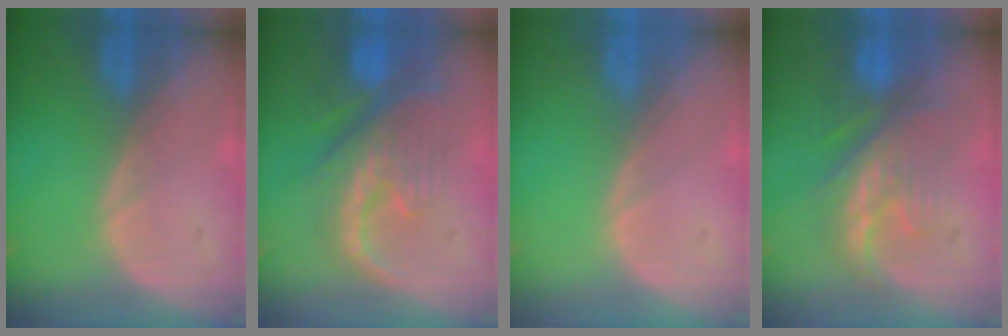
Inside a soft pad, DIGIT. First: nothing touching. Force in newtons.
{"total": 10.1, "press": 9.0, "slide": 4.4}
{"total": 0.0}
{"total": 8.4, "press": 8.1, "slide": 2.1}